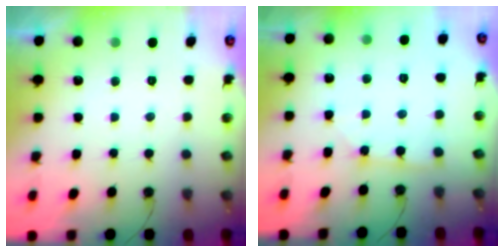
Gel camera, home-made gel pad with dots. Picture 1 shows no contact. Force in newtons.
{"total": 1.9, "press": 1.8, "slide": 0.2}